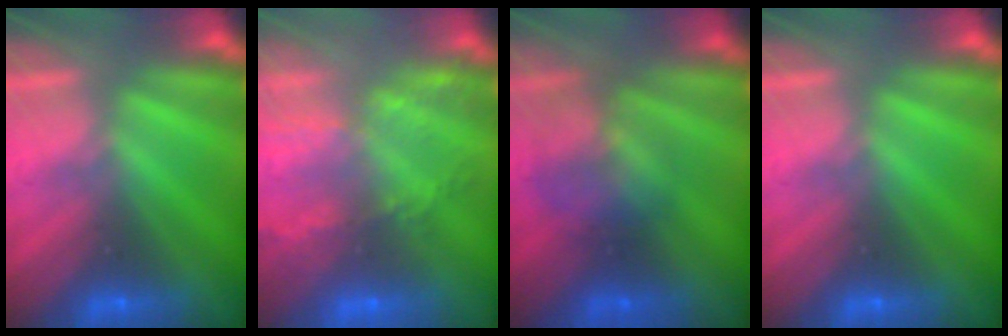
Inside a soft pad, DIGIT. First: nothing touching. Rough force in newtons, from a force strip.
{"total": 8.3}
{"total": 2.3}
{"total": 0.0}